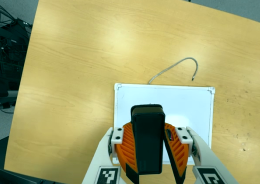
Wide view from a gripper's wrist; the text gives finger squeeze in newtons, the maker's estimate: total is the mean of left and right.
{"total": 9.4, "left": 9.9, "right": 9.0}